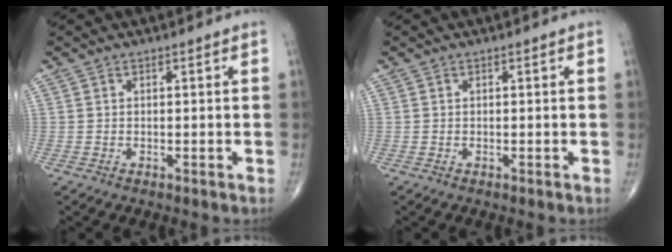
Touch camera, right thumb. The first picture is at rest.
{"total": 0.0}